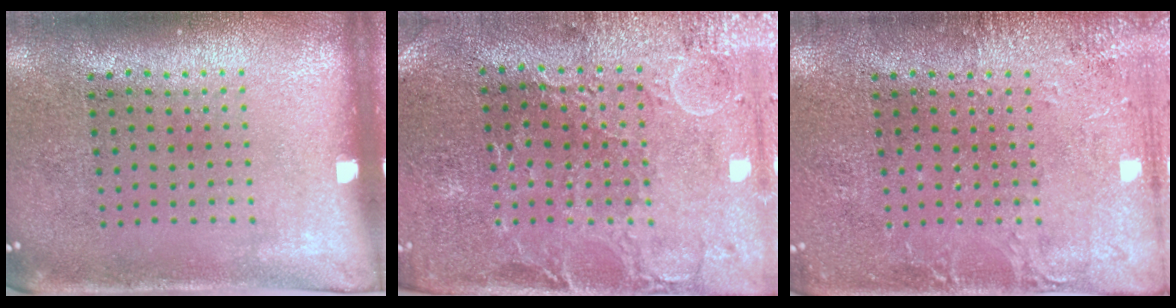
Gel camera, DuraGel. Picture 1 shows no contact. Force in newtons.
{"total": 0.8, "press": 0.7, "slide": 0.4}
{"total": 2.5, "press": 2.5, "slide": 0.3}